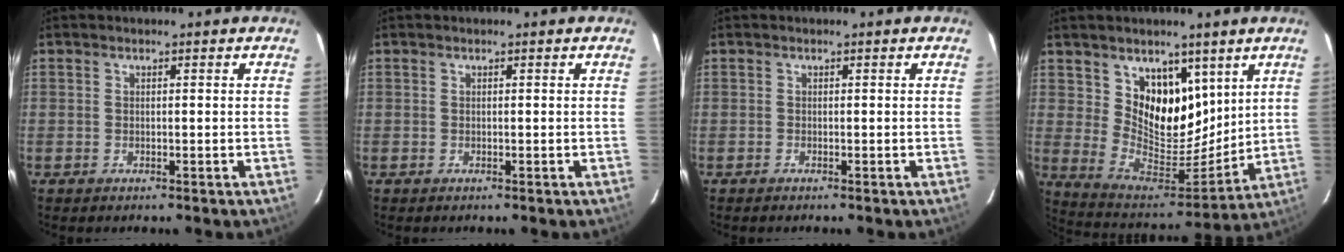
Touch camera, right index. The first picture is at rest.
{"total": 0.0}
{"total": 0.0}
{"total": 13.7, "force": [7.5, 9.3, 6.8], "torque": [-0.119, -0.029, 0.147]}